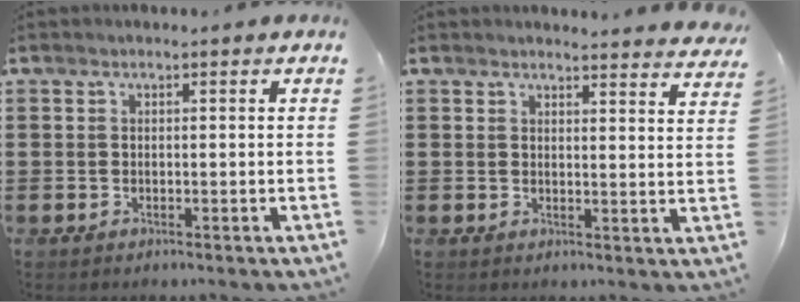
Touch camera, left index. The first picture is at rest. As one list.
[{"total": 2.9, "force": [2.9, -0.3, 0.4], "torque": [-0.008, -0.016, 0.053]}]